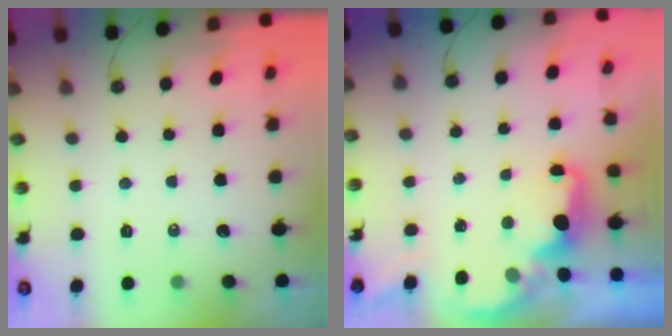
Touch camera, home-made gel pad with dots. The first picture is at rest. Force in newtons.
{"total": 2.0, "press": 1.8, "slide": 0.8}